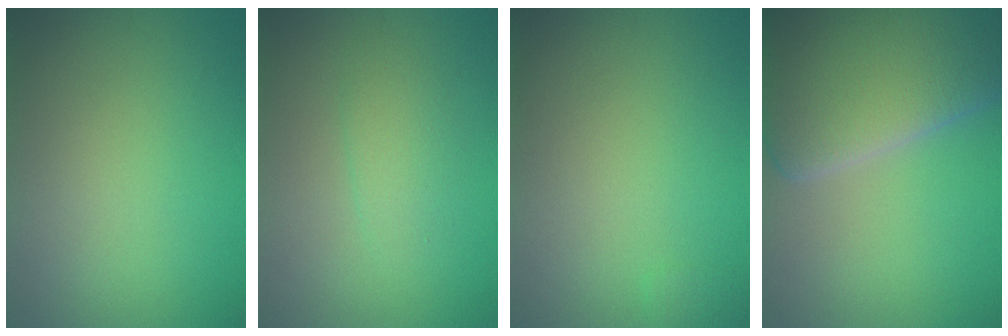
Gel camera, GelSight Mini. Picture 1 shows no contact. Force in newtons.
{"total": 2.0, "press": 1.9, "slide": 0.1}
{"total": 0.7, "press": 0.7, "slide": 0.0}
{"total": 14.6, "press": 14.6, "slide": 0.9}